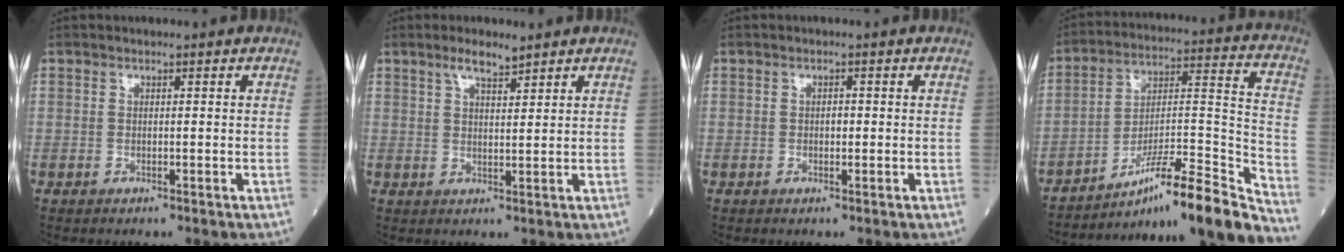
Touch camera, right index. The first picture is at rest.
{"total": 3.3, "force": [2.6, 0.6, 2.0], "torque": [-0.043, 0.005, 0.049]}
{"total": 0.9, "force": [-0.1, 0.5, 0.7], "torque": [-0.013, 0.001, -0.002]}
{"total": 21.3, "force": [-17.7, -0.6, 11.8], "torque": [-0.153, 0.014, -0.281]}